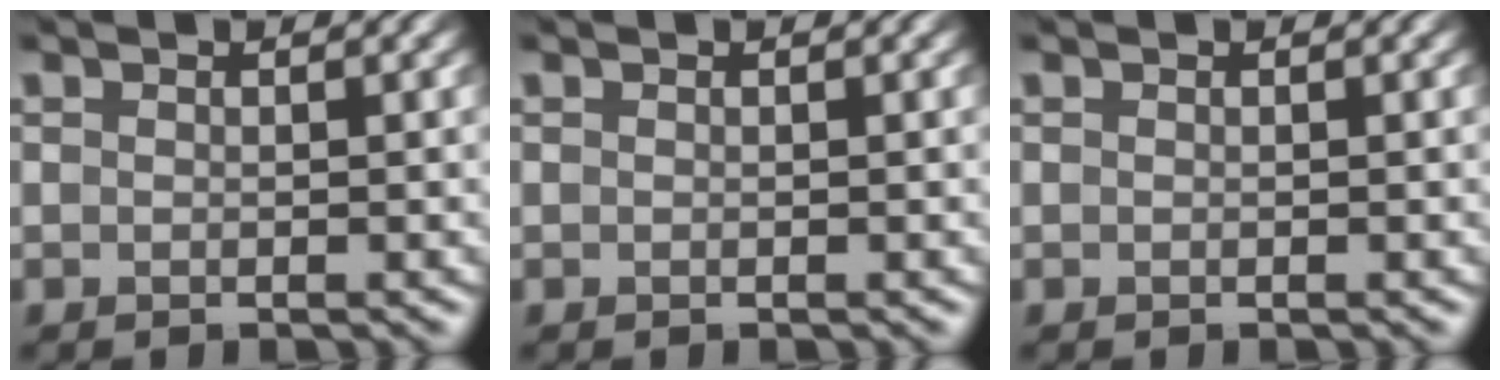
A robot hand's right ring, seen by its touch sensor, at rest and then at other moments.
{"total": 0.0}
{"total": 0.0}